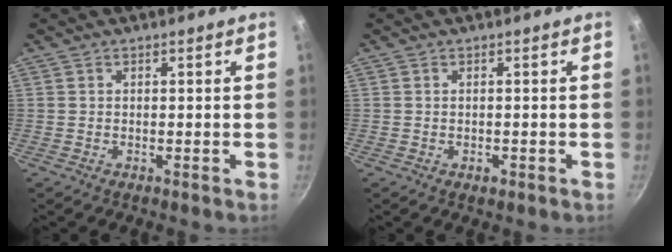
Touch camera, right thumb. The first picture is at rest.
{"total": 1.3, "force": [-0.5, 0.7, 1.0], "torque": [-0.014, 0.001, -0.008]}